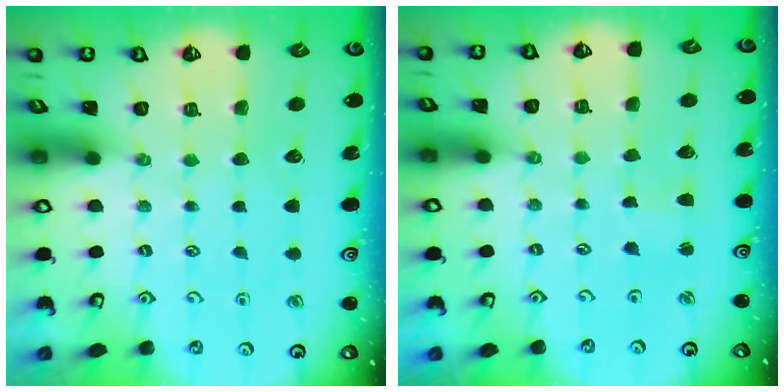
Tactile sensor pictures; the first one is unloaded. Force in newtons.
{"total": 1.6, "press": 1.6, "slide": 0.2}